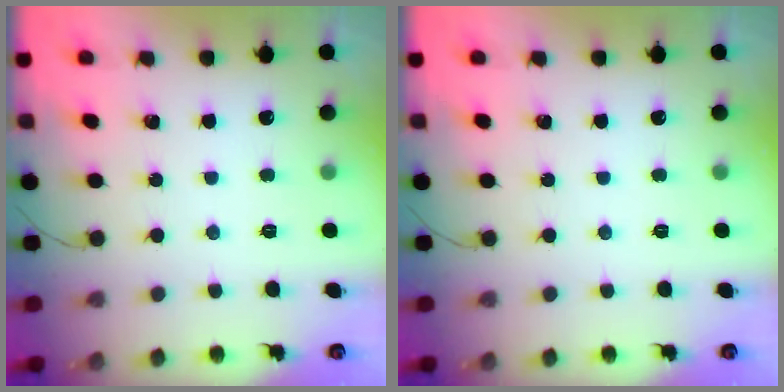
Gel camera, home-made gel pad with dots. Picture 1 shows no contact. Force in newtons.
{"total": 0.0}